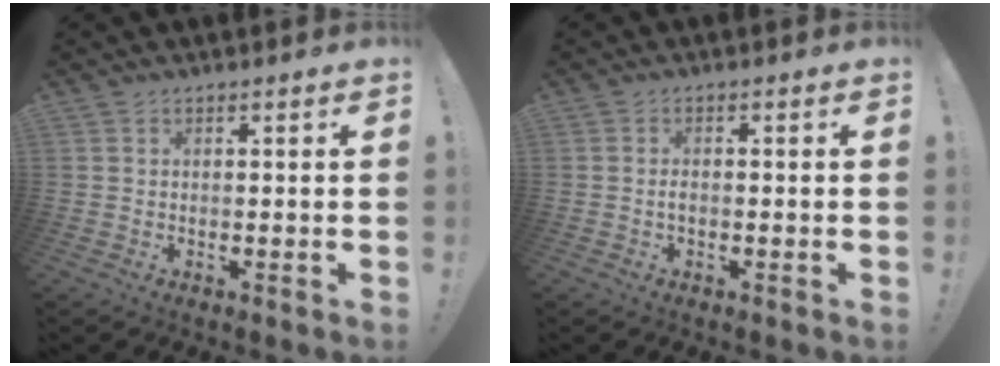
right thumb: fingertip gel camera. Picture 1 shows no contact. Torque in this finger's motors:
{"motor_torque": [0.25, 0.04, 0.19, -0.13, 0.00]}